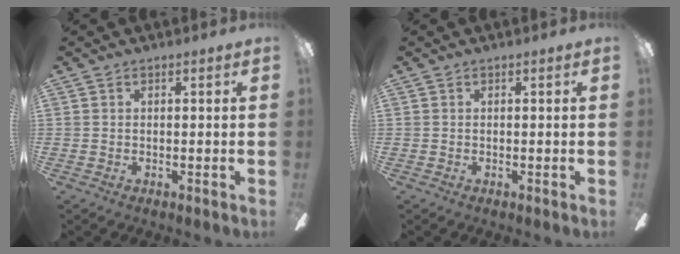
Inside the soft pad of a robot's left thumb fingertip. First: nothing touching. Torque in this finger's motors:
{"motor_torque": [0.00, 0.00, 0.01, -0.01, 0.00]}